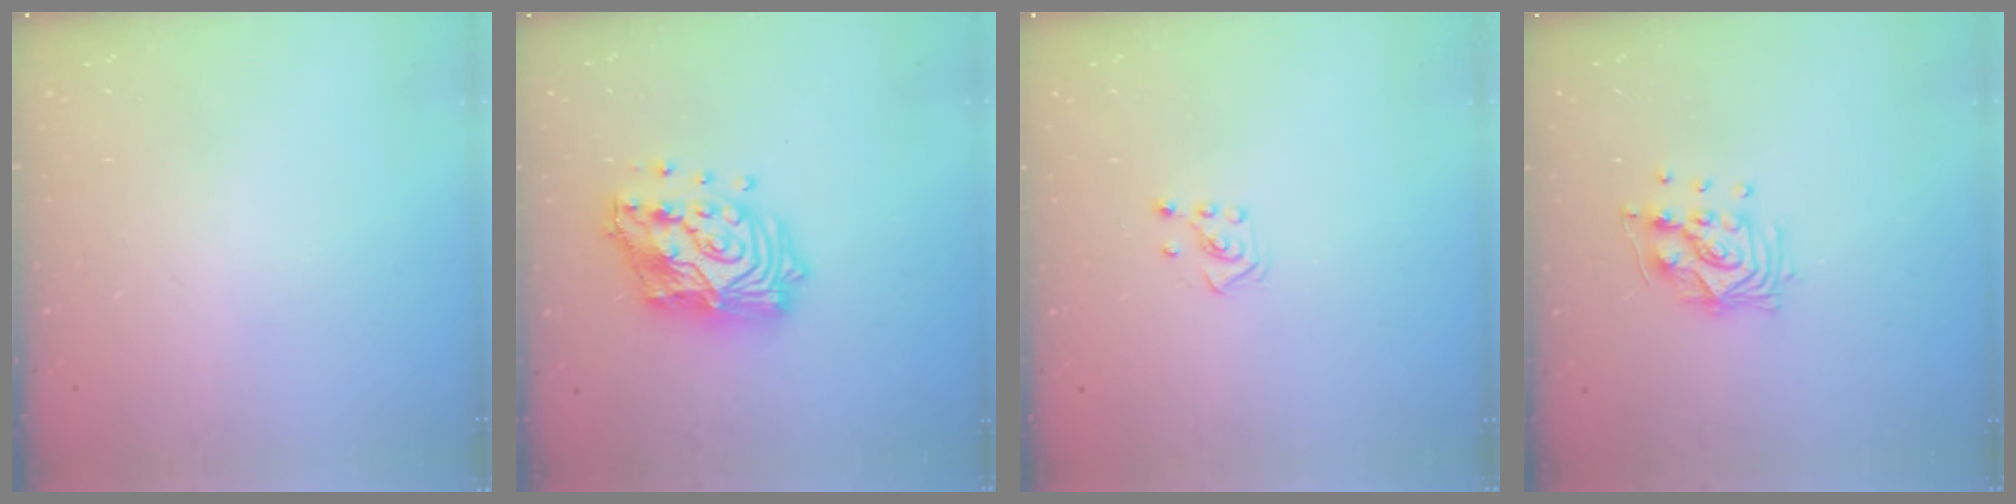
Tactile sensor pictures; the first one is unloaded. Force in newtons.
{"total": 18.1, "press": 18.0, "slide": 1.5}
{"total": 2.6, "press": 2.5, "slide": 0.6}
{"total": 10.2, "press": 10.2, "slide": 1.2}